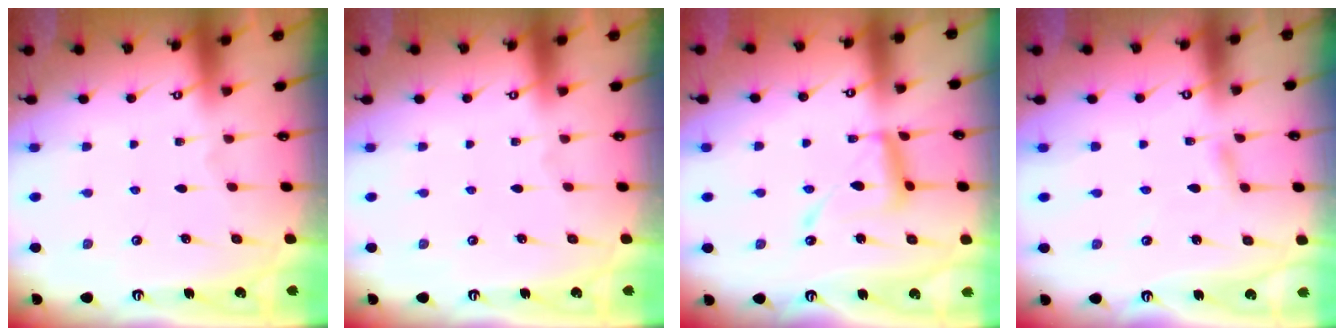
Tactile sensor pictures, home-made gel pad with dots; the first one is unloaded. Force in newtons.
{"total": 0.0}
{"total": 12.3, "press": 12.3, "slide": 1.0}
{"total": 3.1, "press": 3.1, "slide": 0.4}